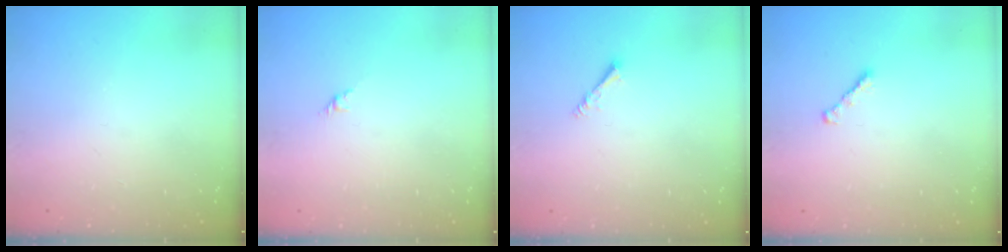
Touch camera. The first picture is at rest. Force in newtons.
{"total": 1.6, "press": 1.5, "slide": 0.7}
{"total": 1.6, "press": 1.5, "slide": 0.3}
{"total": 2.4, "press": 2.3, "slide": 0.6}